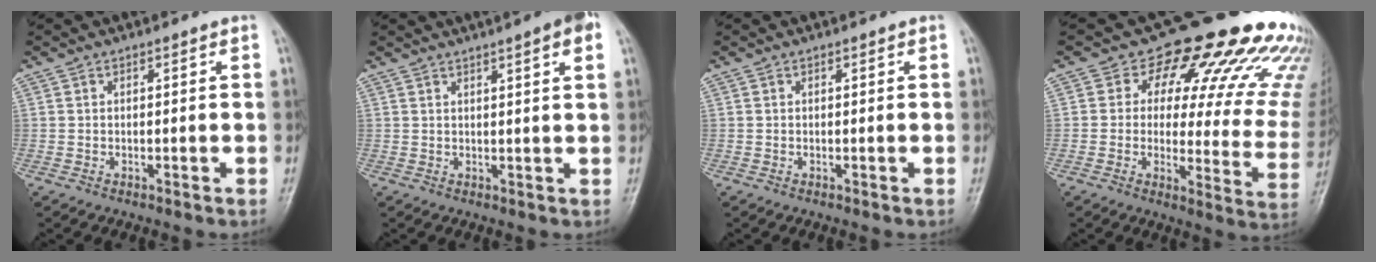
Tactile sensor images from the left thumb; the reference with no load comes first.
{"total": 7.6, "force": [4.5, 1.0, 6.1], "torque": [-0.075, 0.013, 0.055]}
{"total": 0.0}
{"total": 23.3, "force": [15.0, 10.5, 14.5], "torque": [-0.136, -0.062, 0.168]}